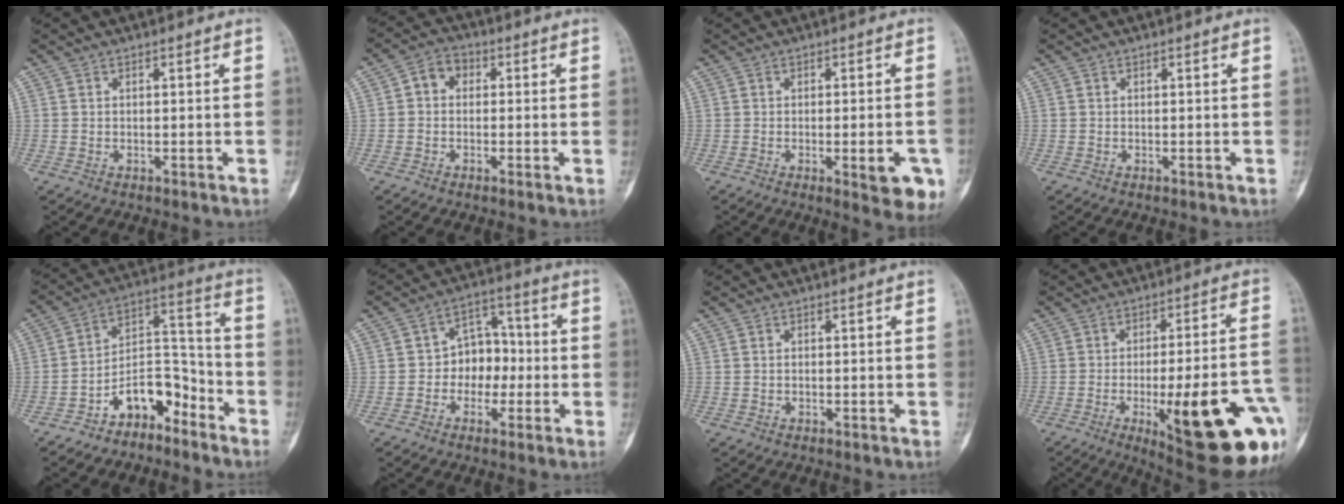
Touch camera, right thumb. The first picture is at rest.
{"total": 4.5, "force": [0.1, 3.8, 2.4], "torque": [-0.022, 0.015, -0.013]}
{"total": 7.9, "force": [-2.6, 2.5, 7.0], "torque": [-0.071, 0.001, -0.024]}
{"total": 0.0}
{"total": 10.8, "force": [-7.0, 6.1, 5.5], "torque": [-0.063, 0.097, -0.129]}
{"total": 8.1, "force": [-1.3, 6.4, 4.9], "torque": [-0.027, 0.038, -0.036]}
{"total": 0.0}
{"total": 25.6, "force": [-8.3, 6.9, 23.3], "torque": [-0.250, 0.010, -0.094]}